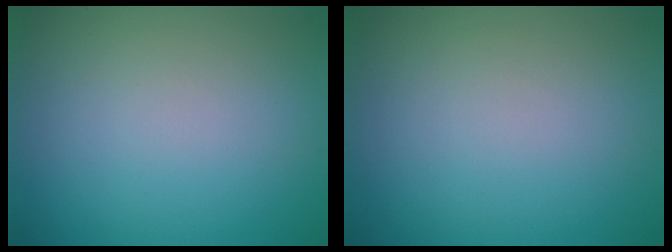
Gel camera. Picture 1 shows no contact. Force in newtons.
{"total": 0.0}